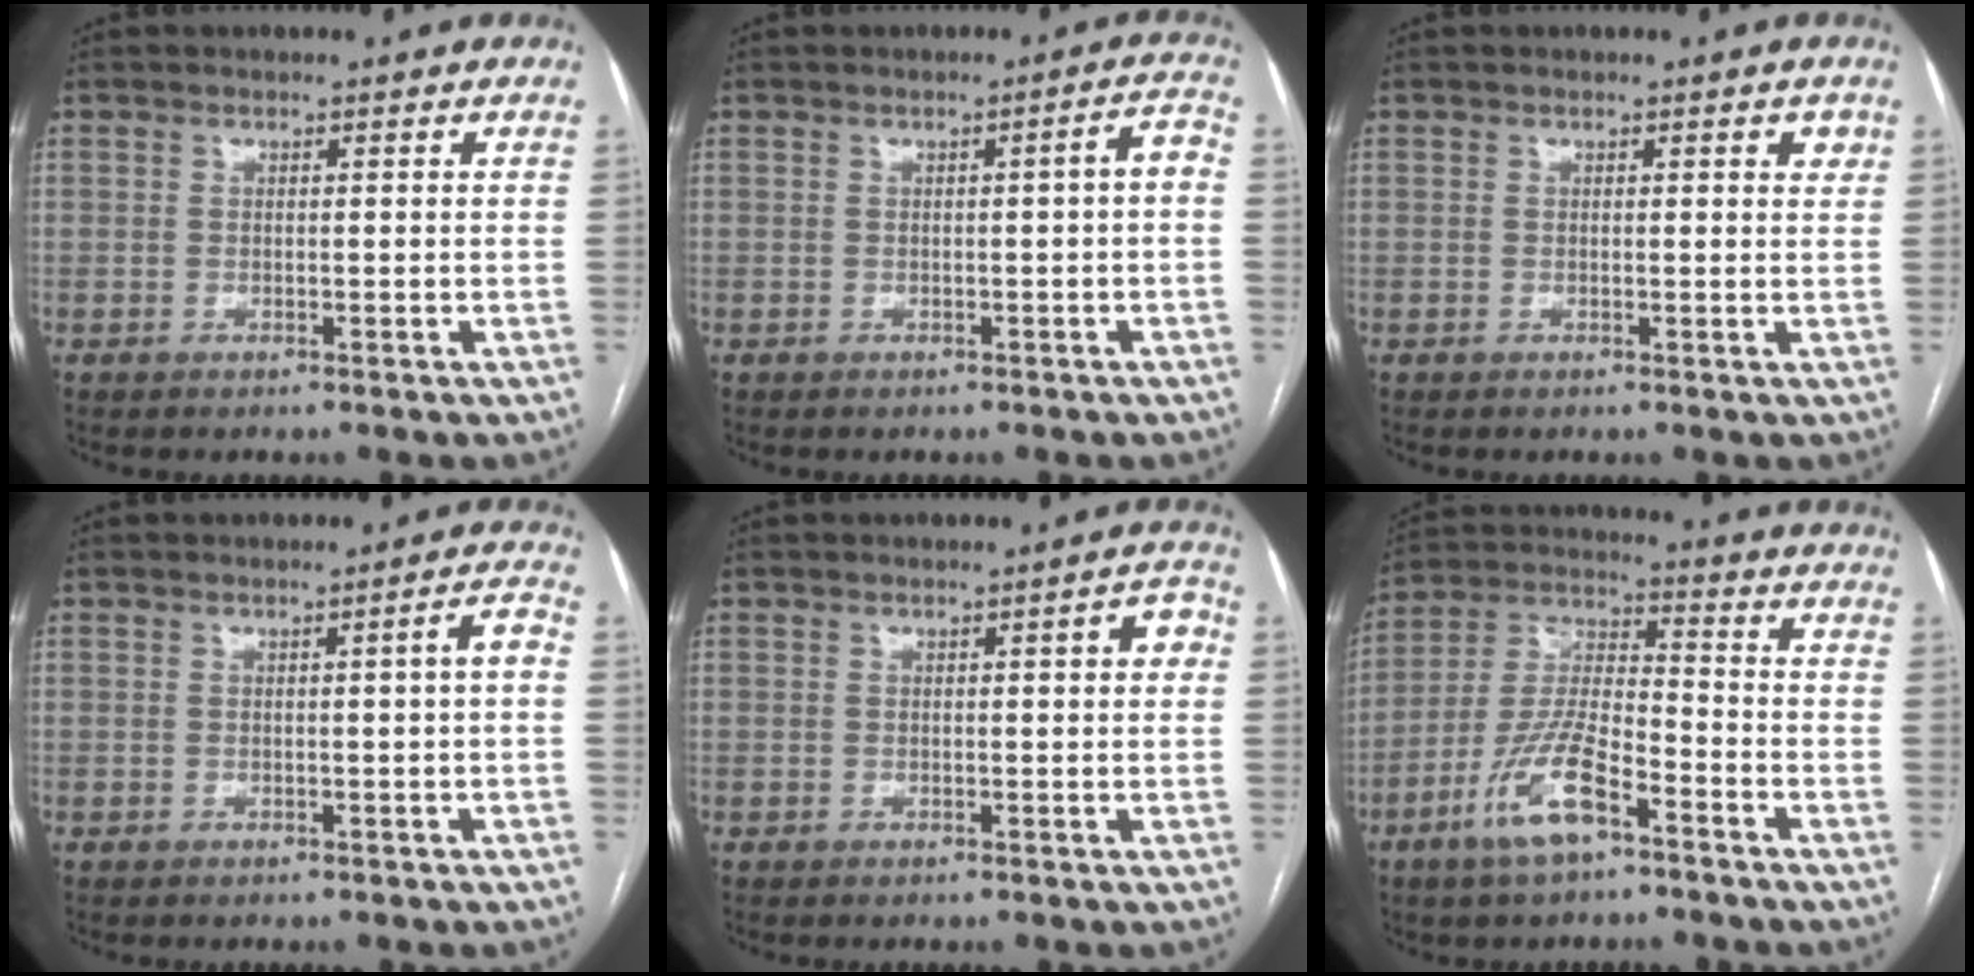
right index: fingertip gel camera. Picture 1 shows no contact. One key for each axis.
{"total": 2.8, "fx": -0.1, "fy": 0.2, "fz": 2.8, "tx": -0.032, "ty": 0.009, "tz": -0.001}
{"total": 1.7, "fx": 0.9, "fy": 0.5, "fz": 1.3, "tx": -0.013, "ty": -0.001, "tz": 0.008}
{"total": 2.7, "fx": 0.1, "fy": -0.1, "fz": 2.7, "tx": -0.034, "ty": 0.005, "tz": 0.003}
{"total": 3.1, "fx": 0.7, "fy": 0.7, "fz": 2.9, "tx": -0.031, "ty": 0.011, "tz": 0.007}
{"total": 11.4, "fx": -6.4, "fy": 3.3, "fz": 8.9, "tx": -0.191, "ty": 0.002, "tz": -0.119}